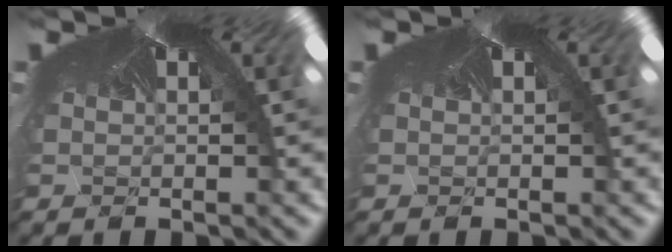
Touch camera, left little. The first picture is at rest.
{"total": 0.0}